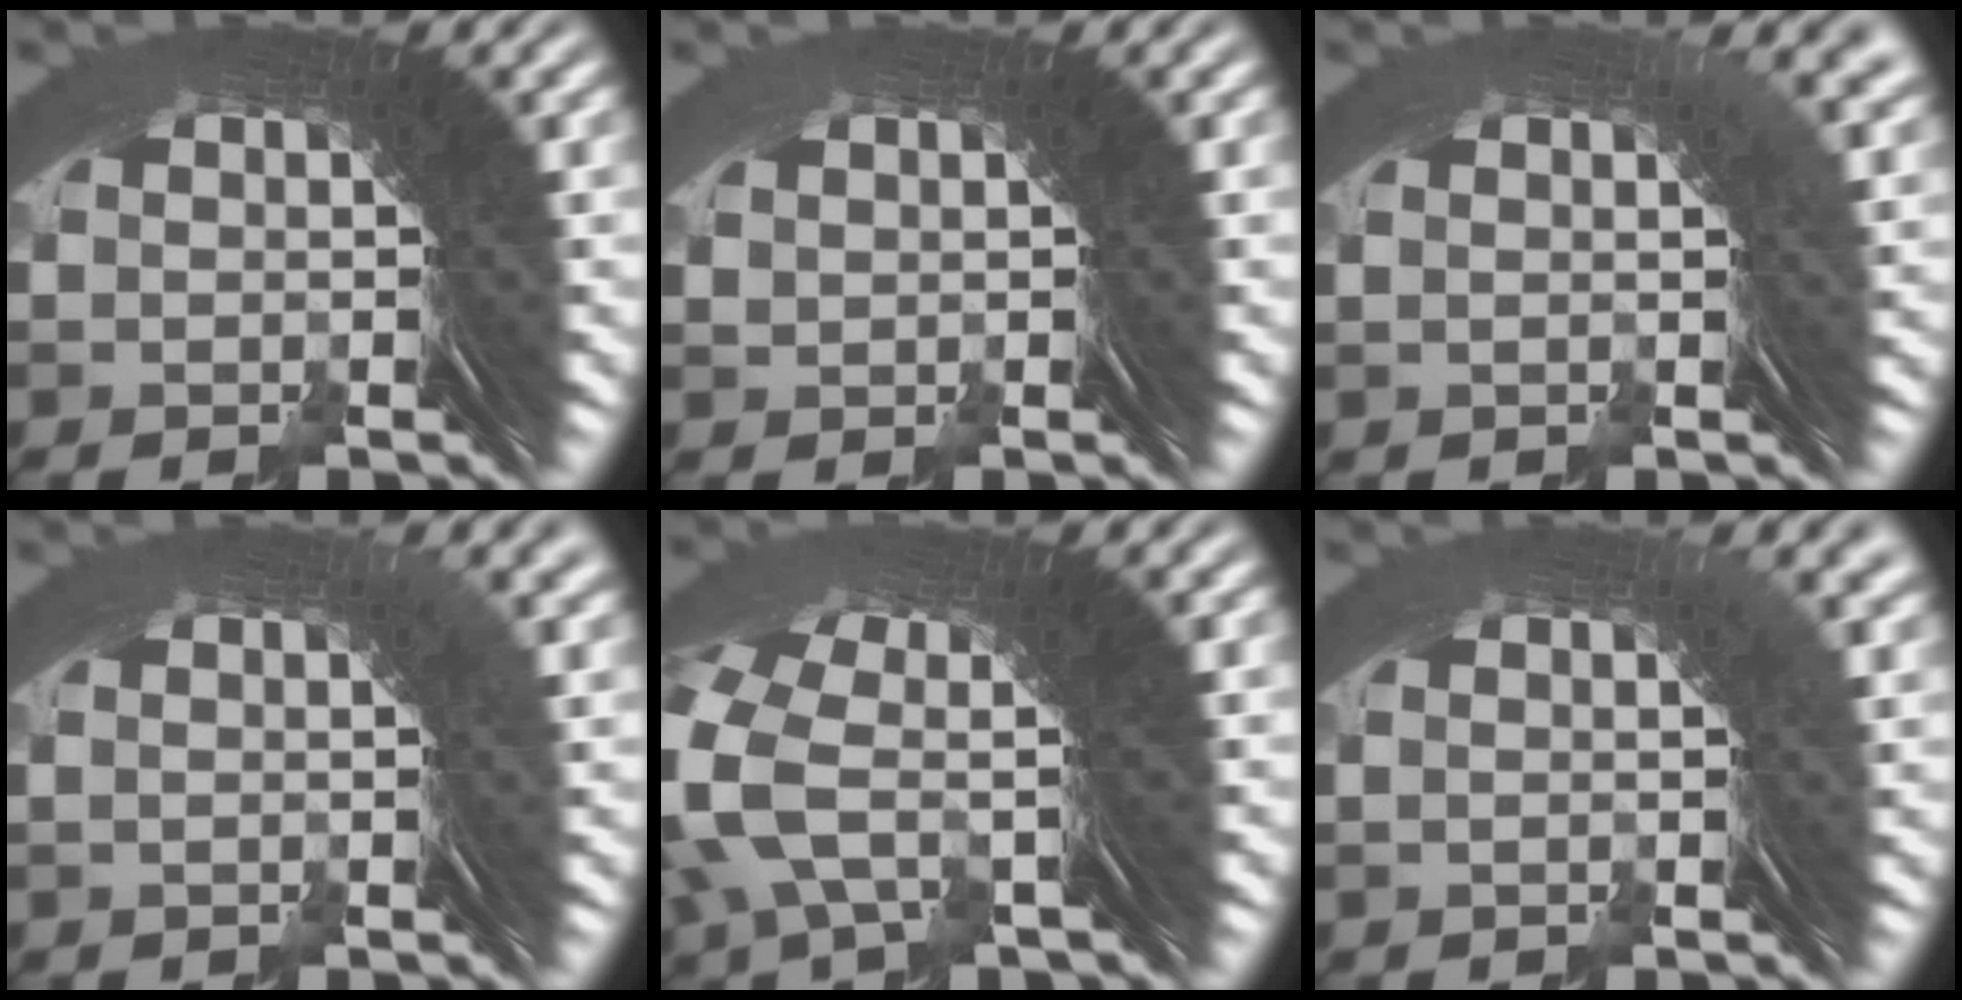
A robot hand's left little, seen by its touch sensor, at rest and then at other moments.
{"total": 0.9, "force": [0.5, -0.5, -0.6], "torque": [0.023, 0.003, 0.019]}
{"total": 3.8, "force": [1.3, 1.3, 3.3], "torque": [-0.008, 0.025, 0.005]}
{"total": 2.3, "force": [0.9, 0.5, 2.1], "torque": [0.001, 0.022, 0.004]}
{"total": 7.3, "force": [1.5, 4.0, 6.0], "torque": [-0.133, -0.008, 0.021]}
{"total": 2.8, "force": [1.1, 0.8, 2.5], "torque": [-0.001, 0.024, 0.004]}